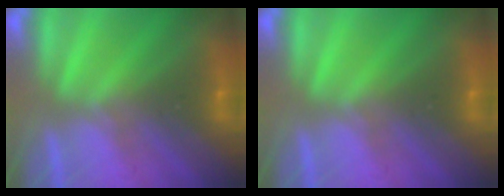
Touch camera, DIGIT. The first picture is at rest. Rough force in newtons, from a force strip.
{"total": 0.0}